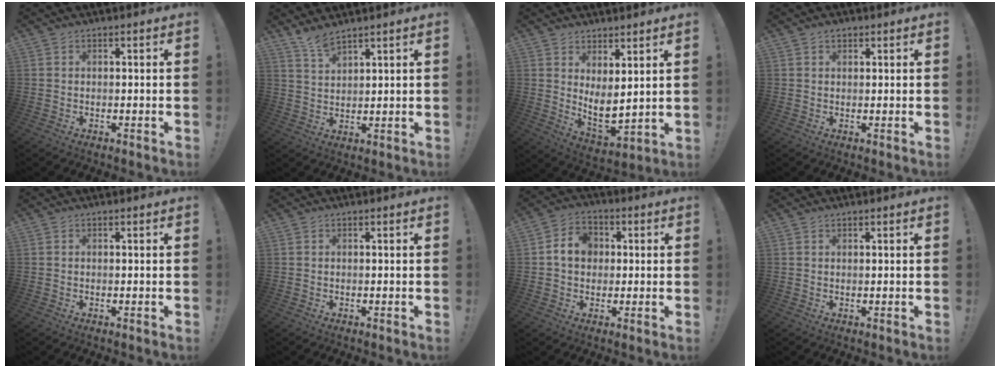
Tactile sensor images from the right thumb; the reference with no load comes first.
{"total": 4.6, "force": [4.0, 0.8, 2.1], "torque": [-0.051, -0.025, 0.074]}
{"total": 6.8, "force": [3.6, 2.7, 5.1], "torque": [-0.074, -0.048, 0.074]}
{"total": 1.5, "force": [0.9, 0.9, 0.7], "torque": [-0.013, 0.002, 0.016]}
{"total": 0.0}
{"total": 0.0}
{"total": 8.5, "force": [1.0, 7.2, 4.3], "torque": [-0.067, 0.014, 0.024]}
{"total": 0.5, "force": [0.5, 0.0, 0.2], "torque": [-0.005, 0.000, 0.010]}